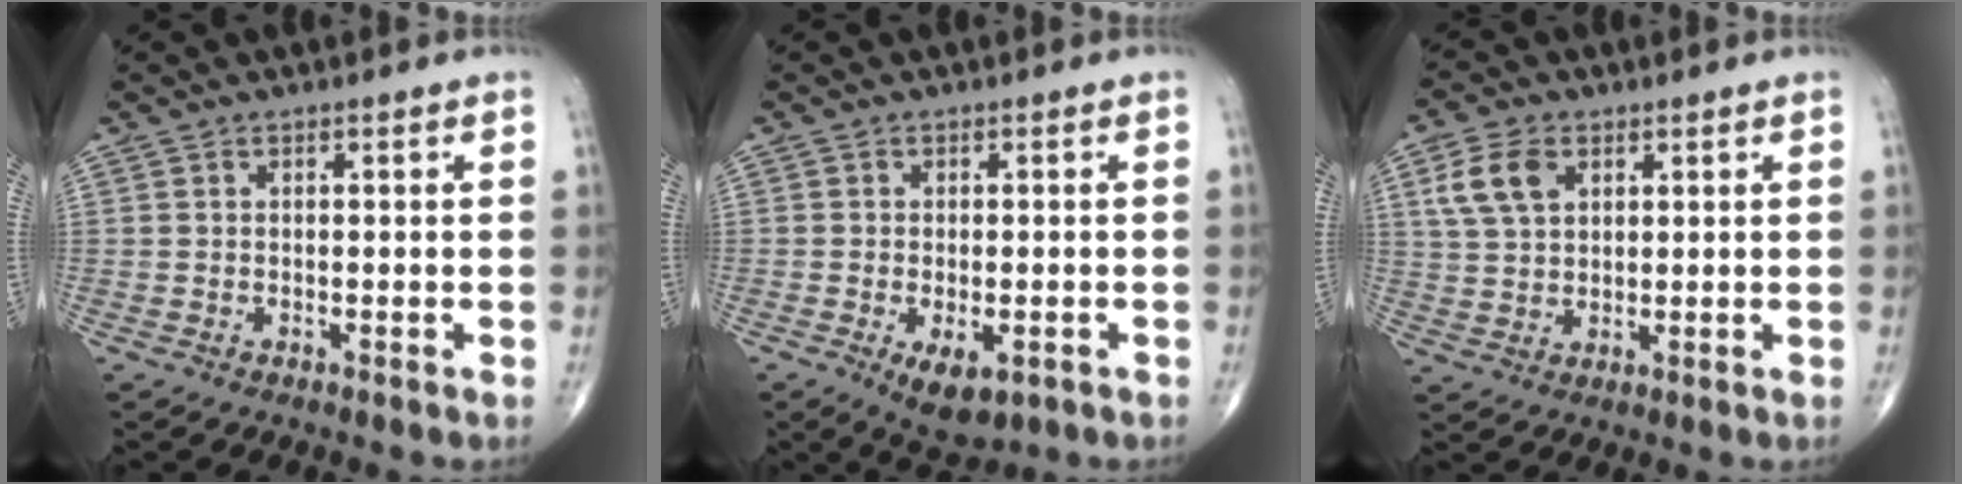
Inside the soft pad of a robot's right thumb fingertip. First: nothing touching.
{"total": 6.2, "force": [-2.3, 3.1, 4.9], "torque": [-0.076, -0.005, -0.025]}
{"total": 7.6, "force": [2.9, 4.9, 4.9], "torque": [-0.091, -0.003, 0.059]}